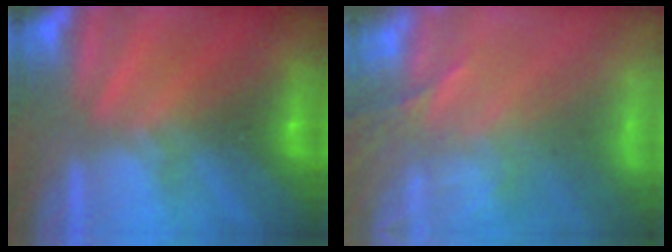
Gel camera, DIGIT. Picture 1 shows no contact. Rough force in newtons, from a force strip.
{"total": 11.2}